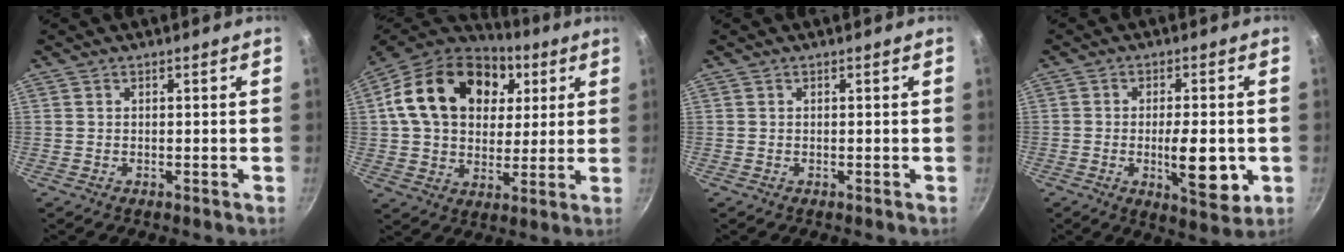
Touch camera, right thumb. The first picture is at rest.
{"total": 23.3, "force": [6.8, 16.8, 14.7], "torque": [-0.236, 0.009, 0.106]}
{"total": 0.0}
{"total": 10.0, "force": [-2.0, 3.8, 9.1], "torque": [-0.122, -0.006, -0.023]}